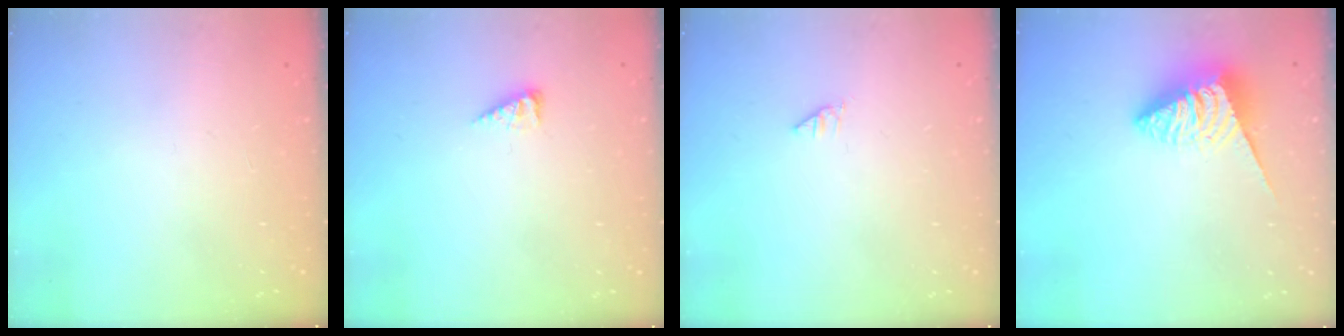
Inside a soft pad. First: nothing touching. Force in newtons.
{"total": 2.9, "press": 2.9, "slide": 0.3}
{"total": 0.0}
{"total": 4.7, "press": 4.7, "slide": 0.3}